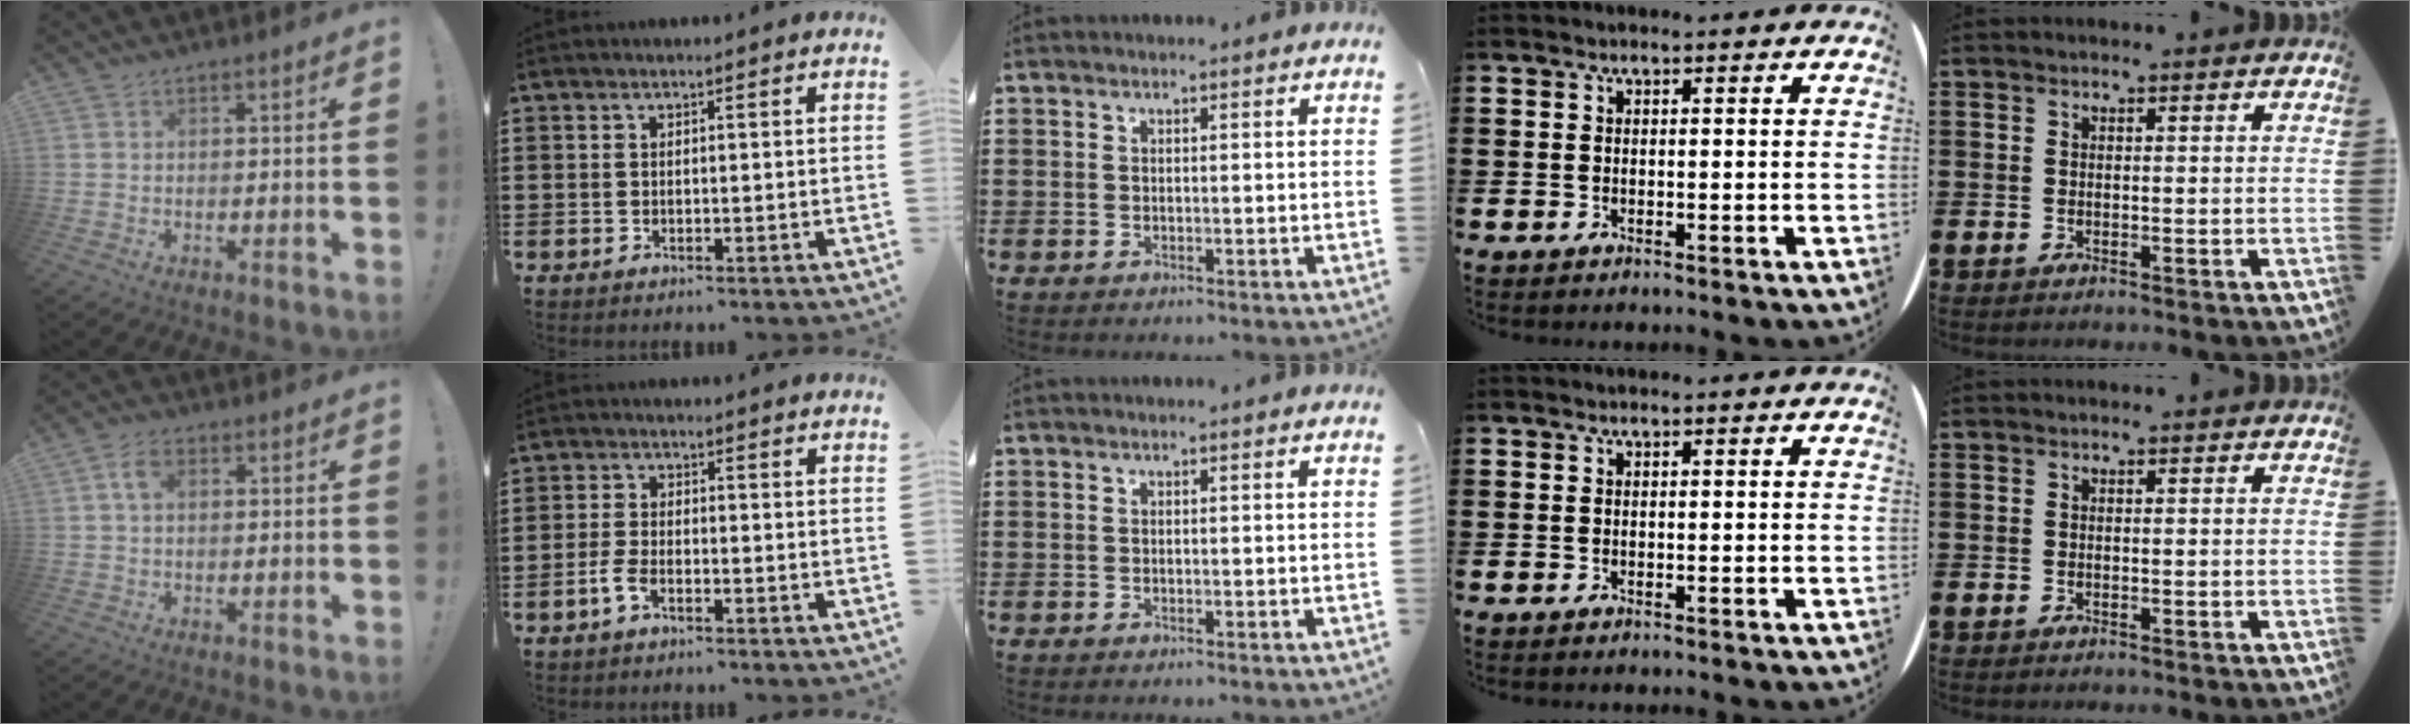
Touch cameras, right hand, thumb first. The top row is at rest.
{"thumb": {"total": 4.5, "force": [1.3, 2.6, 3.4], "torque": [-0.060, 0.005, 0.023]}, "index": {"total": 2.9, "force": [-1.8, 1.0, 2.1], "torque": [-0.051, -0.001, -0.037]}}